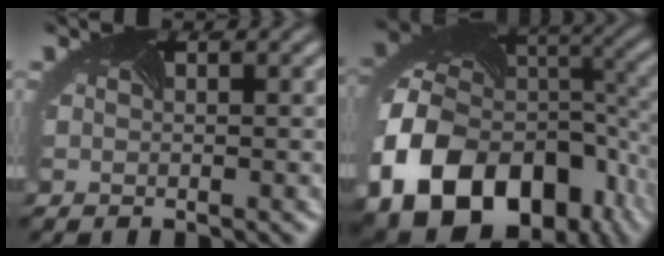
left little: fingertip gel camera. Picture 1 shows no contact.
{"total": 17.0, "force": [-6.4, 12.4, 9.7], "torque": [-0.237, -0.036, -0.093]}